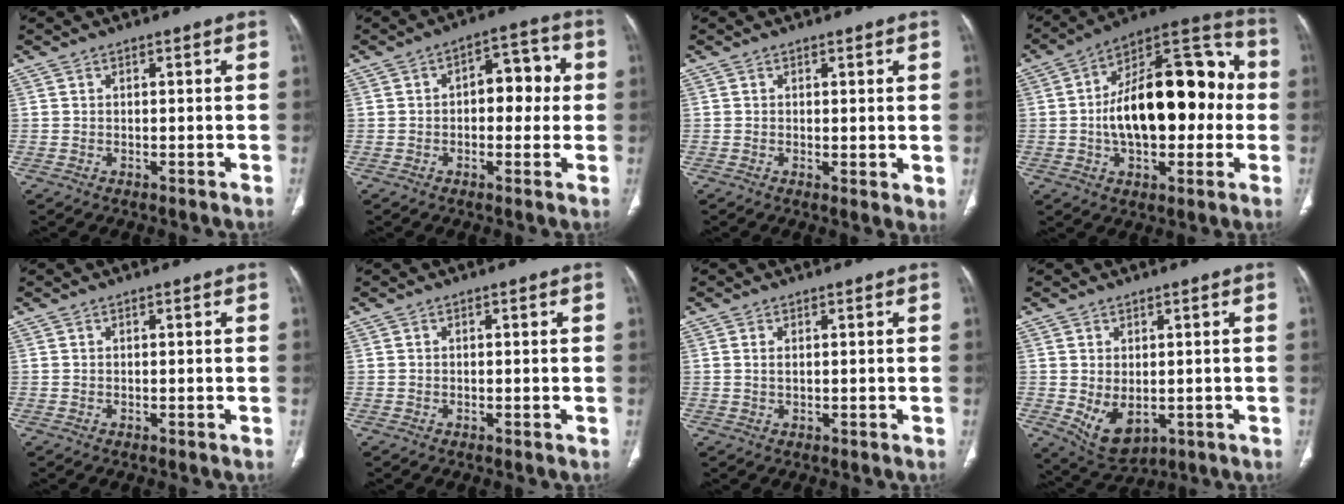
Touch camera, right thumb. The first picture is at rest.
{"total": 8.6, "force": [0.4, 5.1, 6.9], "torque": [-0.056, 0.026, 0.000]}
{"total": 2.3, "force": [0.4, 1.0, 2.1], "torque": [-0.036, -0.012, 0.005]}
{"total": 24.9, "force": [-0.2, 13.3, 21.1], "torque": [-0.302, 0.042, -0.006]}
{"total": 0.0}
{"total": 0.0}
{"total": 1.1, "force": [0.3, 0.5, 0.9], "torque": [-0.024, 0.002, 0.010]}
{"total": 7.3, "force": [-1.0, 4.7, 5.5], "torque": [-0.084, -0.011, 0.008]}